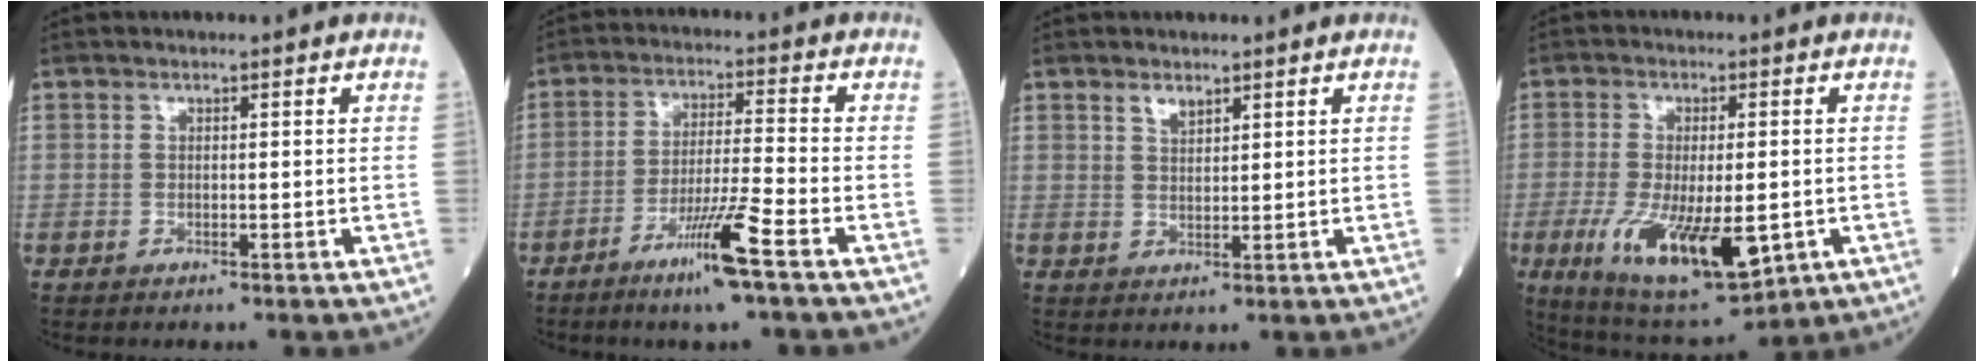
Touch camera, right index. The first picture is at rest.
{"total": 8.9, "force": [-5.2, -0.8, 7.2], "torque": [-0.130, -0.016, -0.097]}
{"total": 1.9, "force": [1.5, 0.8, 1.0], "torque": [-0.019, -0.001, 0.029]}
{"total": 15.7, "force": [-4.8, 5.2, 14.0], "torque": [-0.249, -0.033, -0.062]}